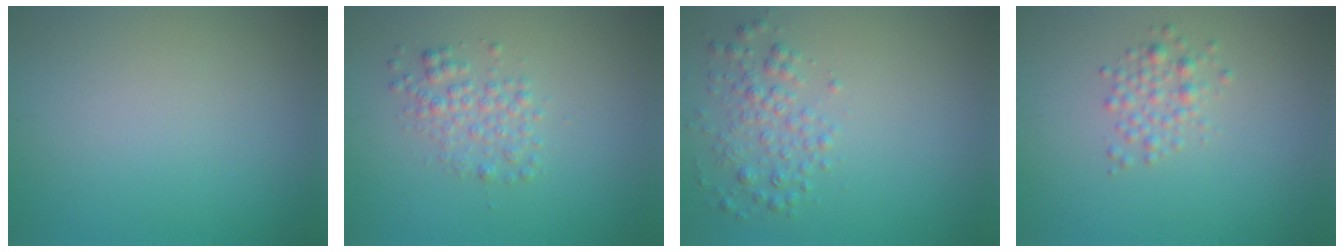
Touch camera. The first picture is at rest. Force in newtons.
{"total": 2.2, "press": 2.2, "slide": 0.0}
{"total": 2.4, "press": 2.4, "slide": 0.1}
{"total": 1.9, "press": 1.9, "slide": 0.1}